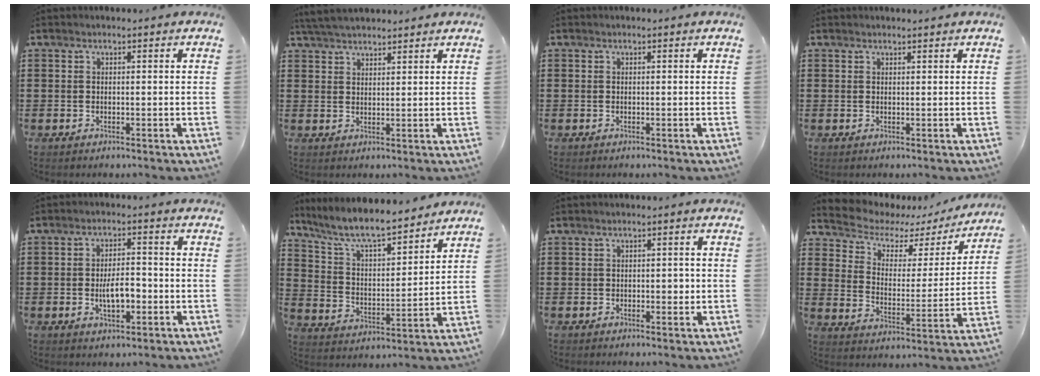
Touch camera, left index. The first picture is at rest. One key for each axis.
{"total": 4.2, "fx": 3.9, "fy": 0.6, "fz": 1.3, "tx": -0.036, "ty": -0.002, "tz": 0.075}
{"total": 0.0}
{"total": 0.6, "fx": 0.6, "fy": 0.0, "fz": 0.1, "tx": -0.004, "ty": -0.001, "tz": 0.013}
{"total": 5.3, "fx": -1.2, "fy": 2.4, "fz": 4.6, "tx": -0.073, "ty": 0.004, "tz": -0.023}
{"total": 8.3, "fx": 7.4, "fy": 0.9, "fz": 3.6, "tx": -0.099, "ty": -0.041, "tz": 0.126}
{"total": 2.0, "fx": -0.3, "fy": 1.1, "fz": 1.6, "tx": -0.023, "ty": 0.002, "tz": -0.010}
{"total": 4.3, "fx": 3.3, "fy": 2.5, "fz": 1.2, "tx": -0.050, "ty": -0.022, "tz": 0.048}